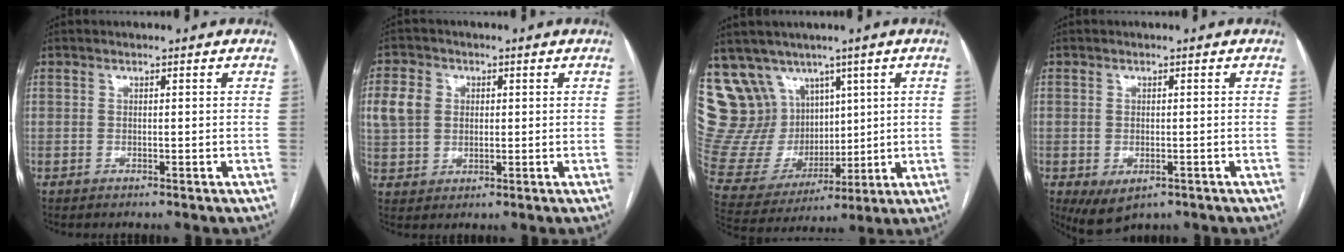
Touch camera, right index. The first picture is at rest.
{"total": 6.4, "force": [1.4, 5.4, 3.2], "torque": [-0.079, 0.015, 0.030]}
{"total": 18.5, "force": [10.0, 14.2, 6.3], "torque": [-0.152, 0.063, 0.221]}
{"total": 4.4, "force": [-1.9, 2.6, 3.1], "torque": [-0.057, -0.008, -0.014]}